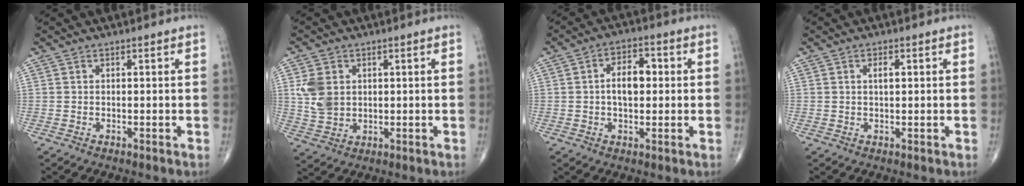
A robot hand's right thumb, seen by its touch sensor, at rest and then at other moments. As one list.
[{"total": 7.0, "force": [1.5, 5.4, 4.2], "torque": [-0.073, -0.005, 0.038]}, {"total": 7.3, "force": [0.5, 4.2, 5.9], "torque": [-0.085, 0.014, 0.002]}, {"total": 2.1, "force": [0.6, 0.9, 1.8], "torque": [-0.032, 0.000, 0.010]}]